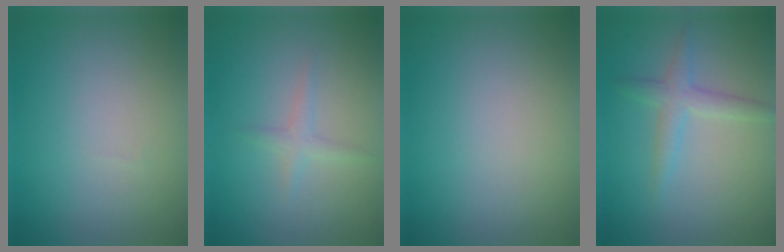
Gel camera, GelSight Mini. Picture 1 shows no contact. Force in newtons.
{"total": 1.3, "press": 1.3, "slide": 0.0}
{"total": 0.0}
{"total": 2.4, "press": 2.4, "slide": 0.1}